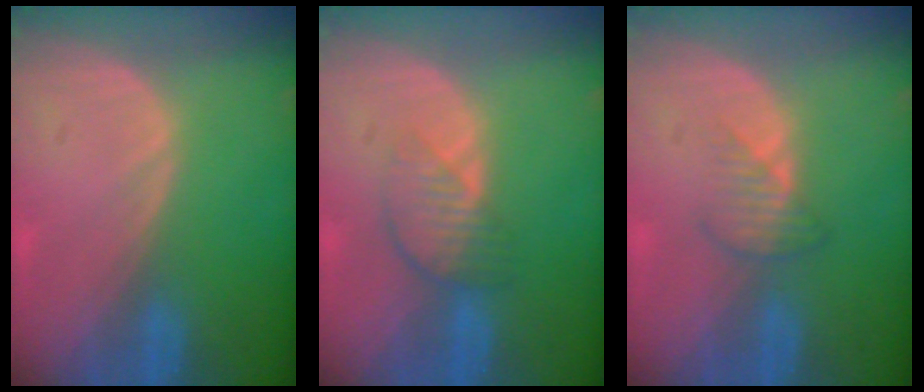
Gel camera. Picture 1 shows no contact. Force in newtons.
{"total": 4.2, "press": 3.7, "slide": 1.8}
{"total": 2.8, "press": 2.7, "slide": 0.8}